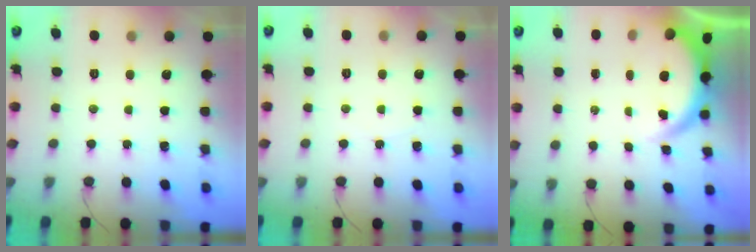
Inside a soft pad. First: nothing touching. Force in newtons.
{"total": 3.7, "press": 2.9, "slide": 2.3}
{"total": 3.8, "press": 3.8, "slide": 0.1}